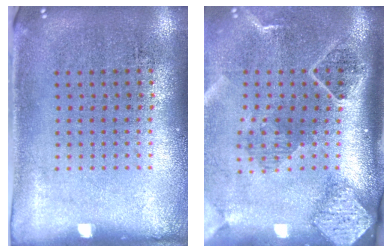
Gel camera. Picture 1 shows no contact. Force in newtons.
{"total": 2.7, "press": 2.0, "slide": 1.8}